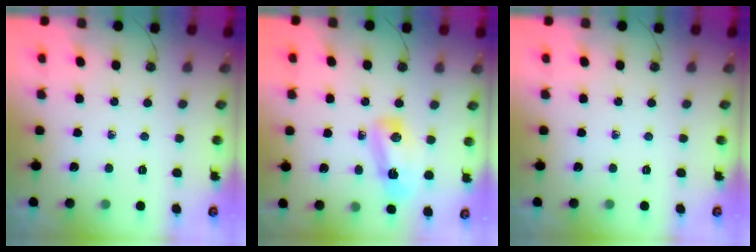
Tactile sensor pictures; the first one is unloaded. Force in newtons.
{"total": 8.1, "press": 8.1, "slide": 0.5}
{"total": 0.0}